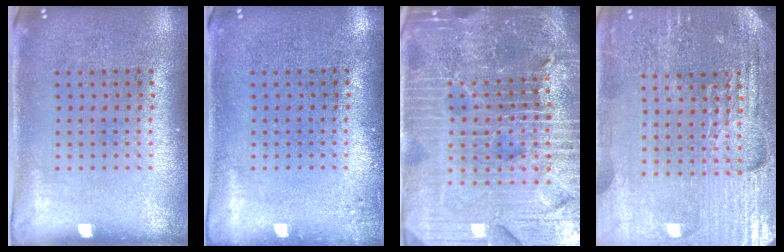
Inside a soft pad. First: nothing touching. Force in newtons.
{"total": 0.8, "press": 0.8, "slide": 0.2}
{"total": 6.7, "press": 5.9, "slide": 3.2}
{"total": 4.9, "press": 4.6, "slide": 1.8}